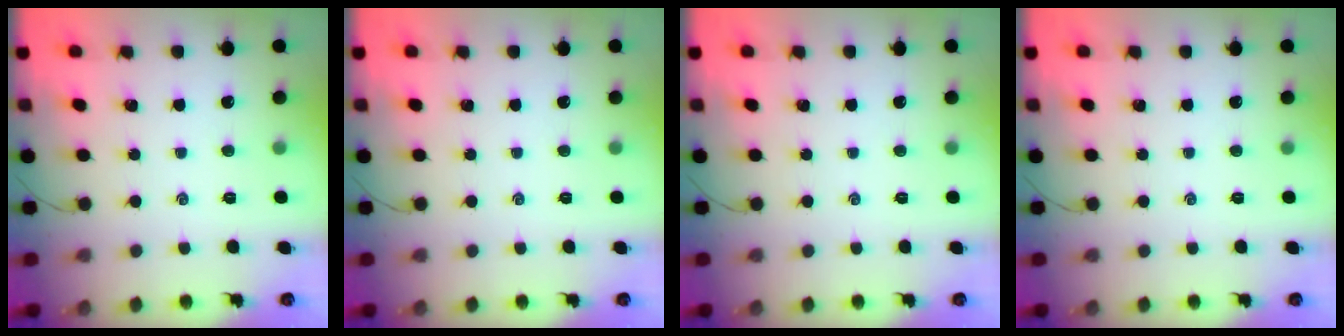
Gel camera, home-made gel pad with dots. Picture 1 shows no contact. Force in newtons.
{"total": 0.0}
{"total": 0.0}
{"total": 0.0}